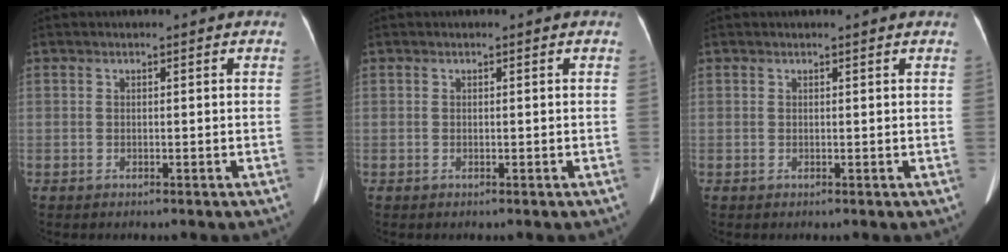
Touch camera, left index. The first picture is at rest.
{"total": 0.0}
{"total": 1.0, "force": [0.9, -0.1, 0.4], "torque": [-0.012, 0.003, 0.011]}